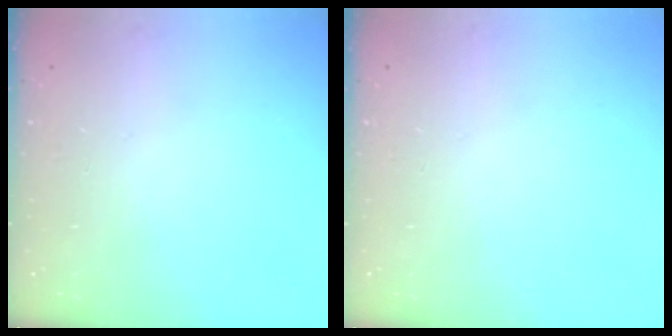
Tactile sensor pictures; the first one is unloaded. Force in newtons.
{"total": 0.0}